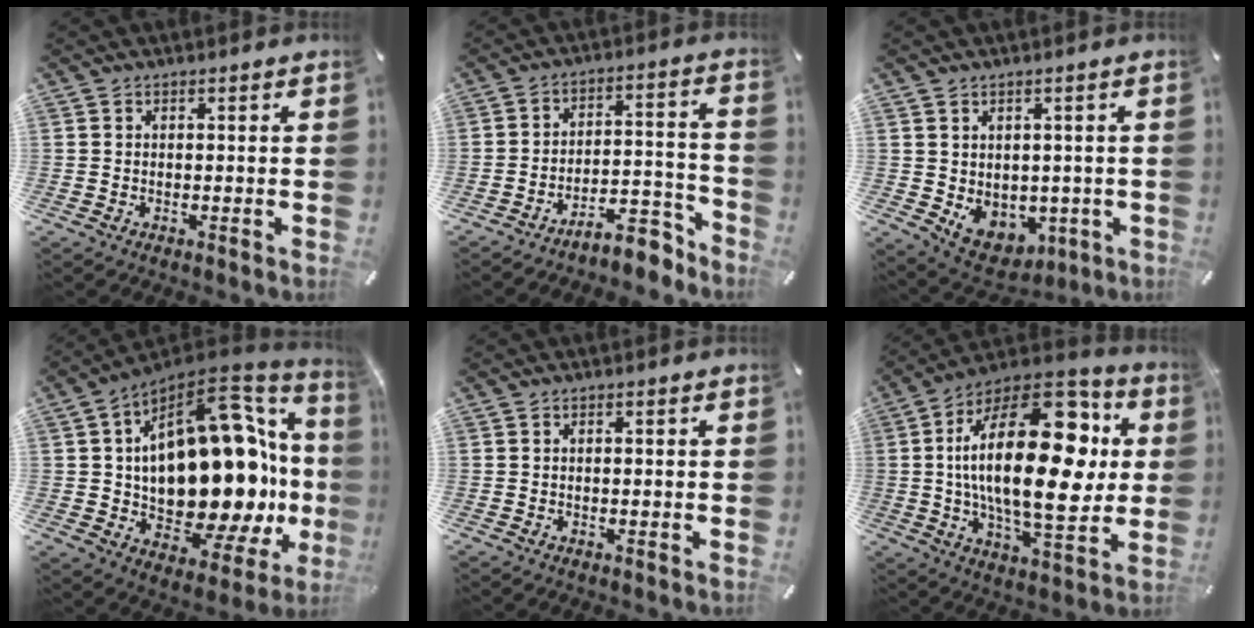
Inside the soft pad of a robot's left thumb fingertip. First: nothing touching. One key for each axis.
{"total": 9.9, "fx": -7.6, "fy": 4.2, "fz": 4.8, "tx": -0.043, "ty": 0.043, "tz": -0.133}
{"total": 6.9, "fx": 0.3, "fy": 6.4, "fz": 2.6, "tx": -0.035, "ty": -0.018, "tz": 0.012}
{"total": 28.2, "fx": 2.5, "fy": 15.4, "fz": 23.5, "tx": -0.385, "ty": -0.065, "tz": 0.059}
{"total": 0.8, "fx": -0.1, "fy": 0.3, "fz": 0.7, "tx": -0.013, "ty": 0.000, "tz": -0.002}
{"total": 32.6, "fx": 4.6, "fy": 15.9, "fz": 28.2, "tx": -0.502, "ty": -0.023, "tz": 0.073}